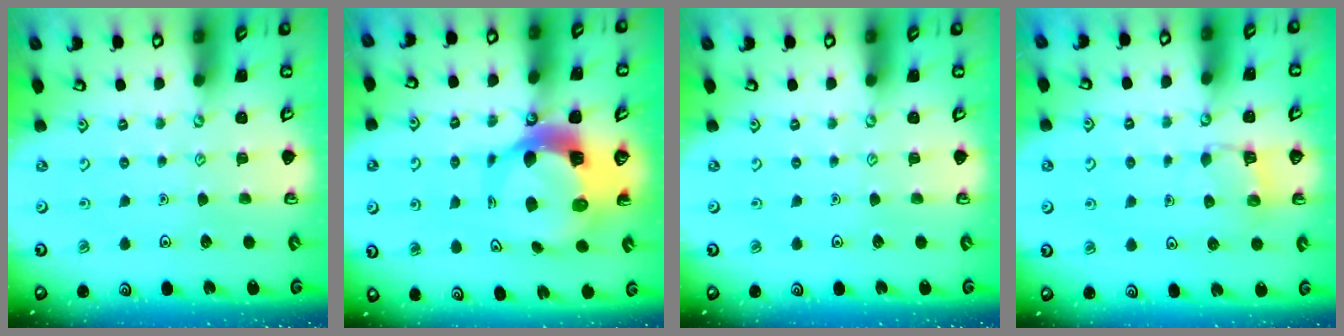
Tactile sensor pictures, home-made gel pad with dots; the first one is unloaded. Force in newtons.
{"total": 10.1, "press": 10.0, "slide": 1.5}
{"total": 0.0}
{"total": 5.4, "press": 5.4, "slide": 0.4}